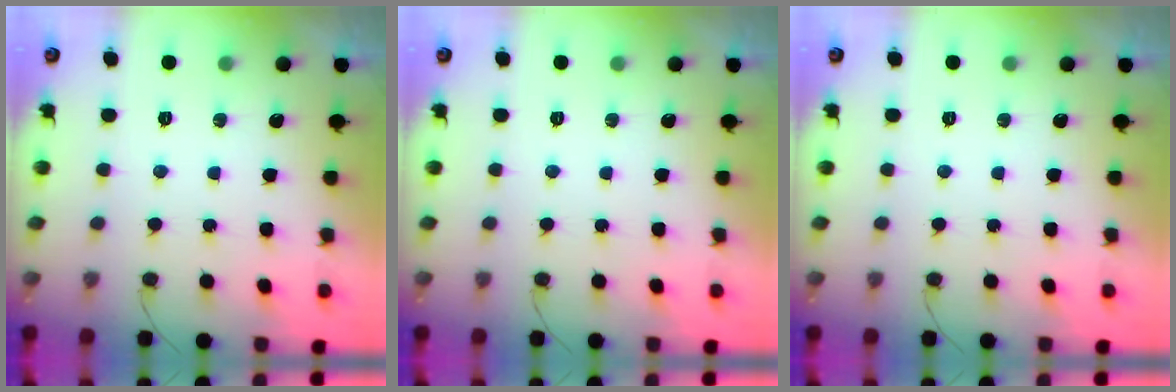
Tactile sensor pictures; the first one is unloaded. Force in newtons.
{"total": 0.0}
{"total": 0.0}